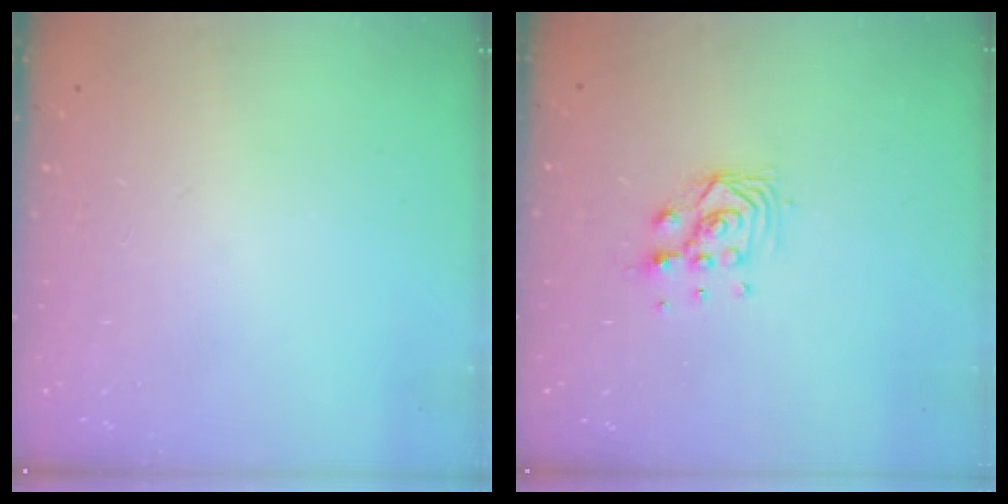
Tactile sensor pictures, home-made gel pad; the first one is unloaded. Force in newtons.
{"total": 6.1, "press": 6.1, "slide": 0.9}